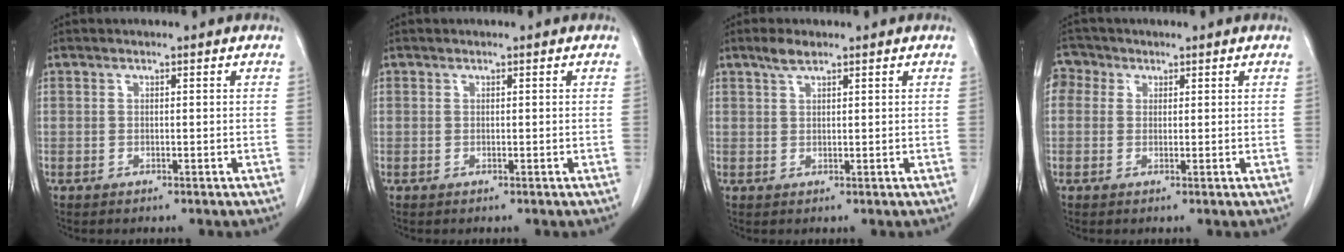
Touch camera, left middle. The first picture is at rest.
{"total": 0.0}
{"total": 2.3, "force": [1.7, 0.4, 1.4], "torque": [-0.034, 0.004, 0.035]}
{"total": 3.1, "force": [1.3, 2.7, 0.9], "torque": [-0.017, 0.010, 0.020]}